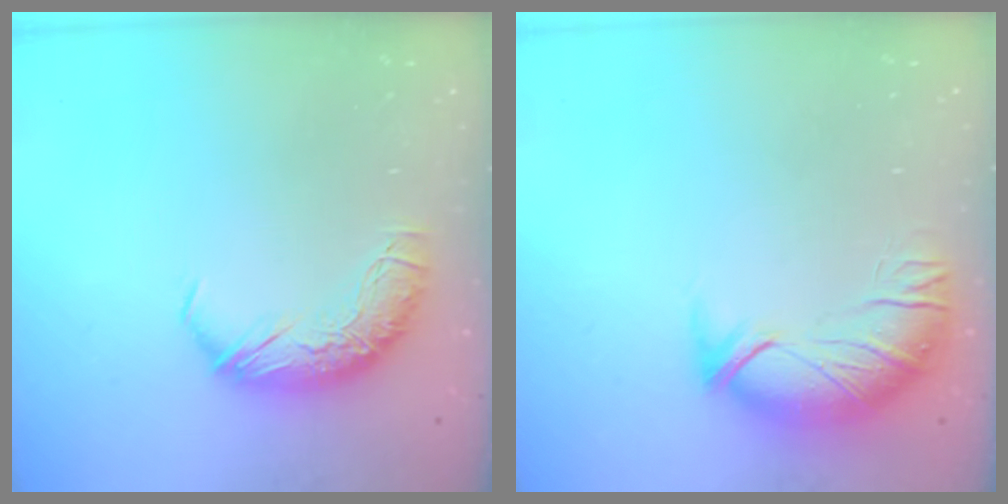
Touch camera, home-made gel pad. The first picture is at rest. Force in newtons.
{"total": 3.0, "press": 1.6, "slide": 2.6}